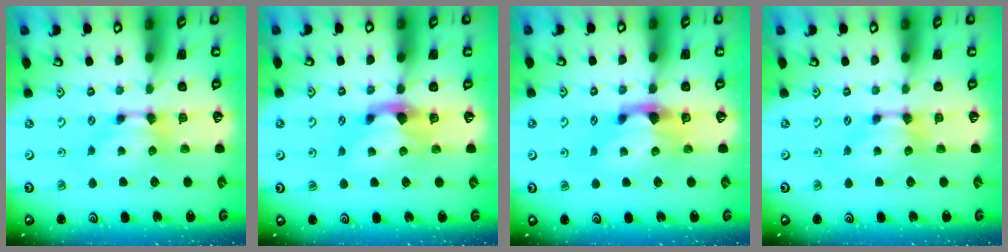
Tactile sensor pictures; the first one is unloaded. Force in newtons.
{"total": 2.3, "press": 1.9, "slide": 1.2}
{"total": 2.2, "press": 1.7, "slide": 1.4}
{"total": 0.0}